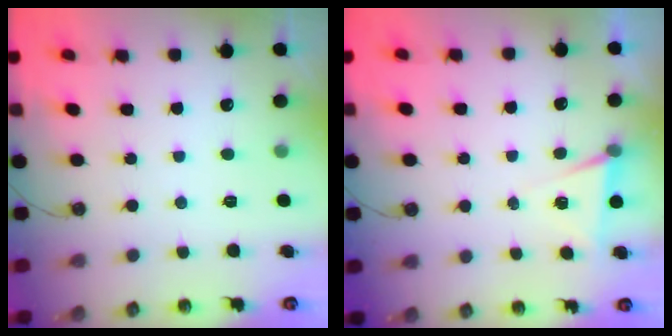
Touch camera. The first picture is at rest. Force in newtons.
{"total": 5.4, "press": 3.2, "slide": 4.4}